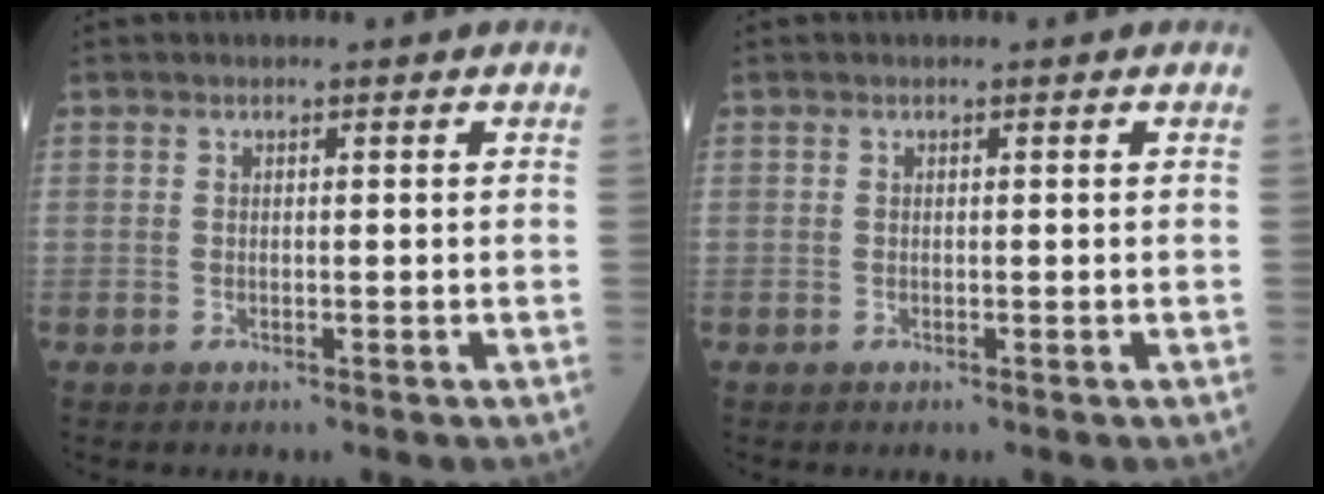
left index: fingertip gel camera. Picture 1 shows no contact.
{"total": 0.0}